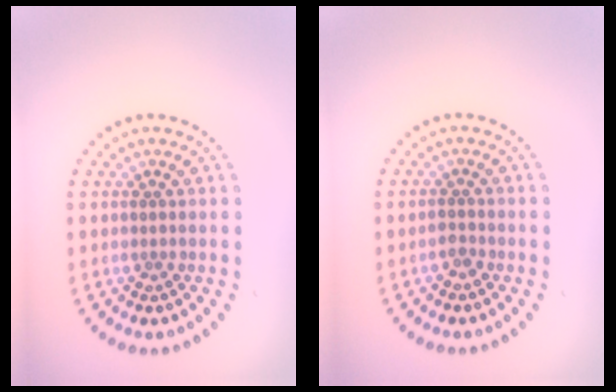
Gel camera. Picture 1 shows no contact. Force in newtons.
{"total": 0.9, "press": 0.8, "slide": 0.5}